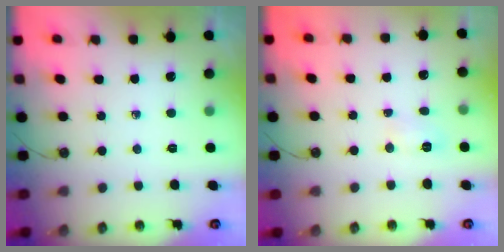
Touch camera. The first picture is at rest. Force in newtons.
{"total": 4.2, "press": 4.2, "slide": 0.6}